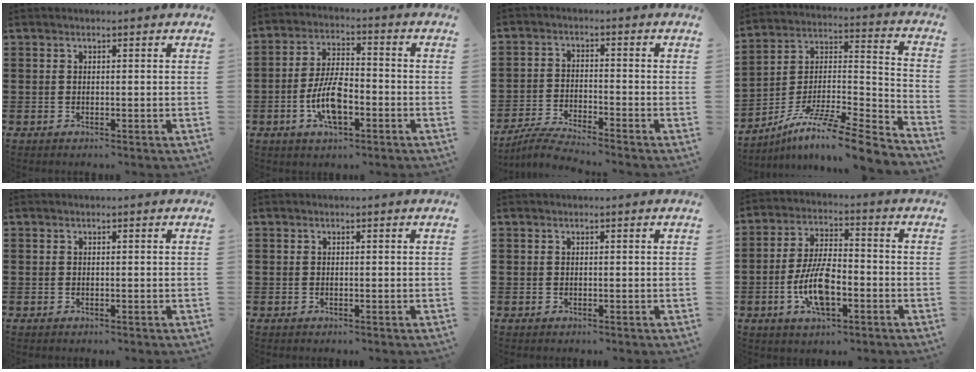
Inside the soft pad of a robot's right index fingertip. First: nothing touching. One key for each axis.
{"total": 8.6, "fx": -2.8, "fy": 3.5, "fz": 7.3, "tx": -0.161, "ty": -0.003, "tz": -0.057}
{"total": 4.4, "fx": -4.3, "fy": -0.3, "fz": 1.1, "tx": -0.033, "ty": -0.009, "tz": -0.088}
{"total": 9.8, "fx": -7.6, "fy": 1.1, "fz": 6.0, "tx": -0.107, "ty": 0.005, "tz": -0.149}
{"total": 0.0}
{"total": 0.0}
{"total": 0.0}
{"total": 9.6, "fx": -3.0, "fy": 3.9, "fz": 8.3, "tx": -0.184, "ty": -0.007, "tz": -0.059}